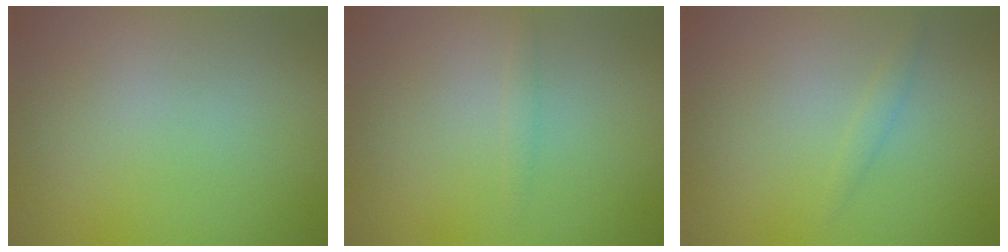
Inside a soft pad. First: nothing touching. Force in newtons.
{"total": 0.8, "press": 0.8, "slide": 0.0}
{"total": 0.9, "press": 0.9, "slide": 0.1}